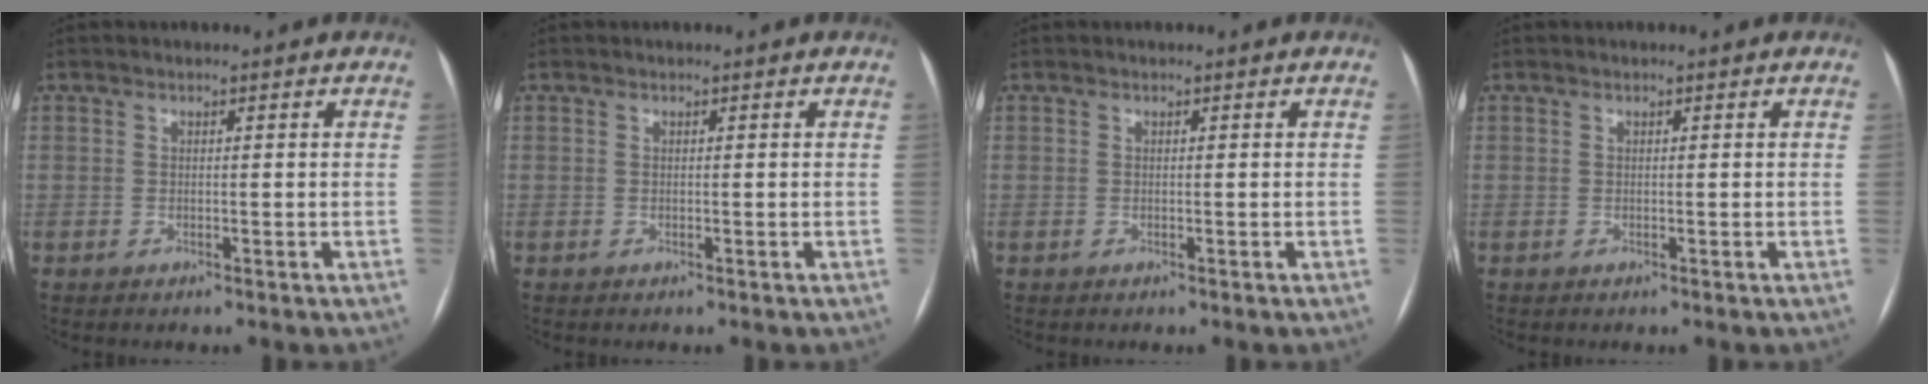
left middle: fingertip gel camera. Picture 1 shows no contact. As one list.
[{"total": 0.0}, {"total": 0.0}, {"total": 0.0}]